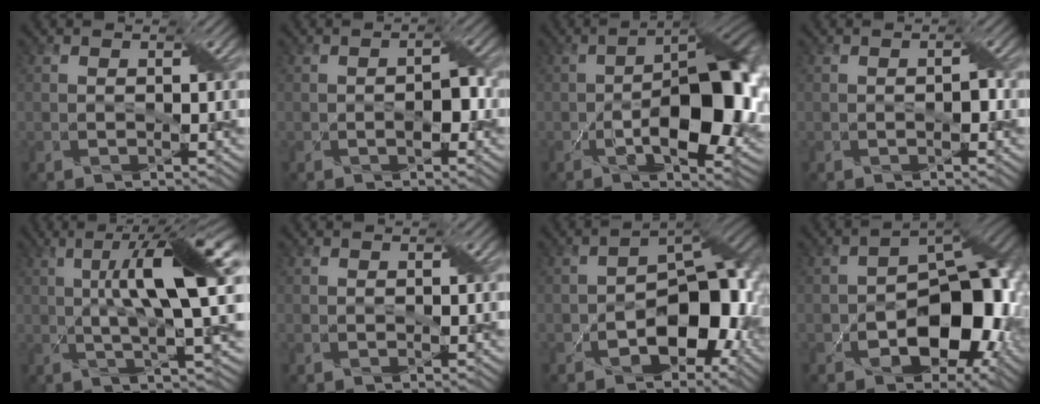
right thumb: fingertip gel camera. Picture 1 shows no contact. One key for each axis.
{"total": 2.7, "fx": -0.7, "fy": 1.4, "fz": 2.2, "tx": -0.033, "ty": 0.000, "tz": -0.011}
{"total": 15.4, "fx": -2.3, "fy": 6.9, "fz": 13.5, "tx": -0.197, "ty": -0.013, "tz": -0.033}
{"total": 1.0, "fx": -0.3, "fy": 0.5, "fz": 0.8, "tx": -0.013, "ty": 0.001, "tz": -0.005}
{"total": 12.1, "fx": 2.3, "fy": 2.5, "fz": 11.6, "tx": -0.192, "ty": 0.008, "tz": 0.035}
{"total": 0.0}
{"total": 9.7, "fx": -3.6, "fy": 5.7, "fz": 7.0, "tx": -0.093, "ty": -0.003, "tz": -0.064}
{"total": 11.4, "fx": -3.6, "fy": 7.1, "fz": 8.2, "tx": -0.110, "ty": -0.013, "tz": -0.058}